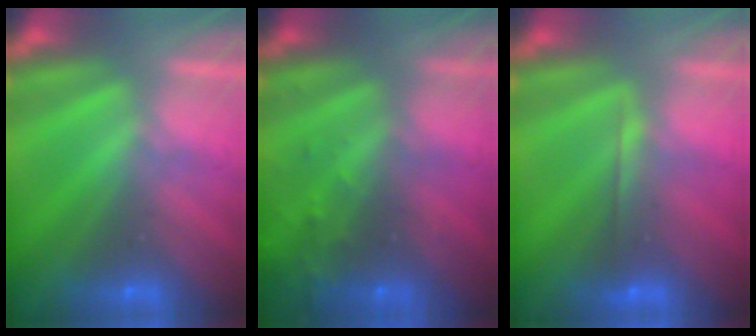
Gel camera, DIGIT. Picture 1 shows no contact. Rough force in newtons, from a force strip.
{"total": 8.4}
{"total": 1.8}